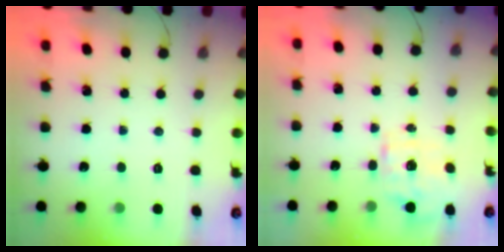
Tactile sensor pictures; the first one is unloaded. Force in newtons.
{"total": 1.8, "press": 1.7, "slide": 0.5}